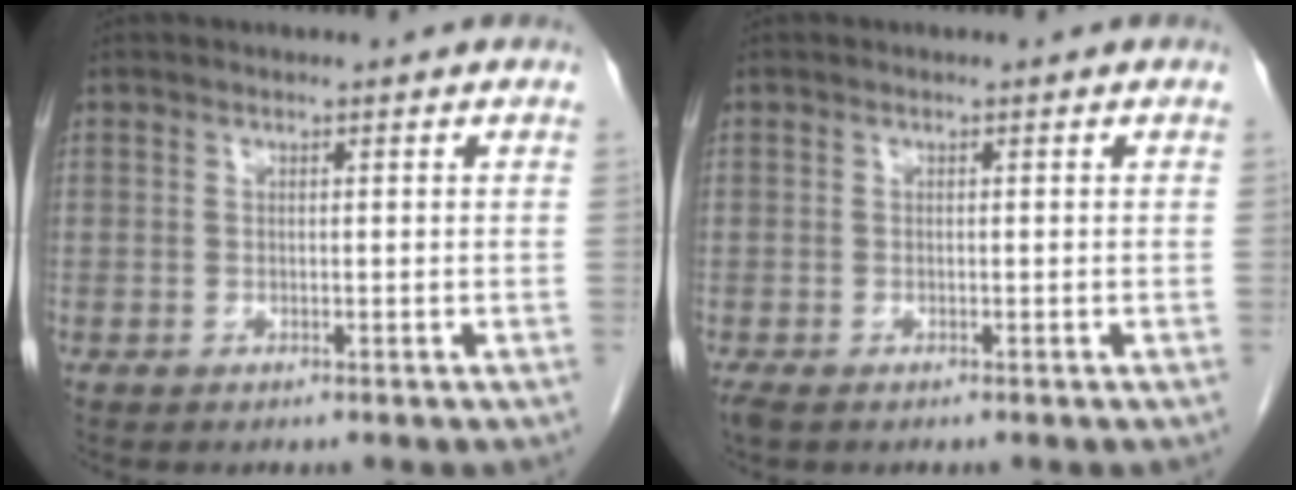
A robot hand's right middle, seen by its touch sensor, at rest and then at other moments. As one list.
[{"total": 2.1, "force": [-1.5, 0.9, 1.2], "torque": [-0.027, -0.007, -0.024]}]